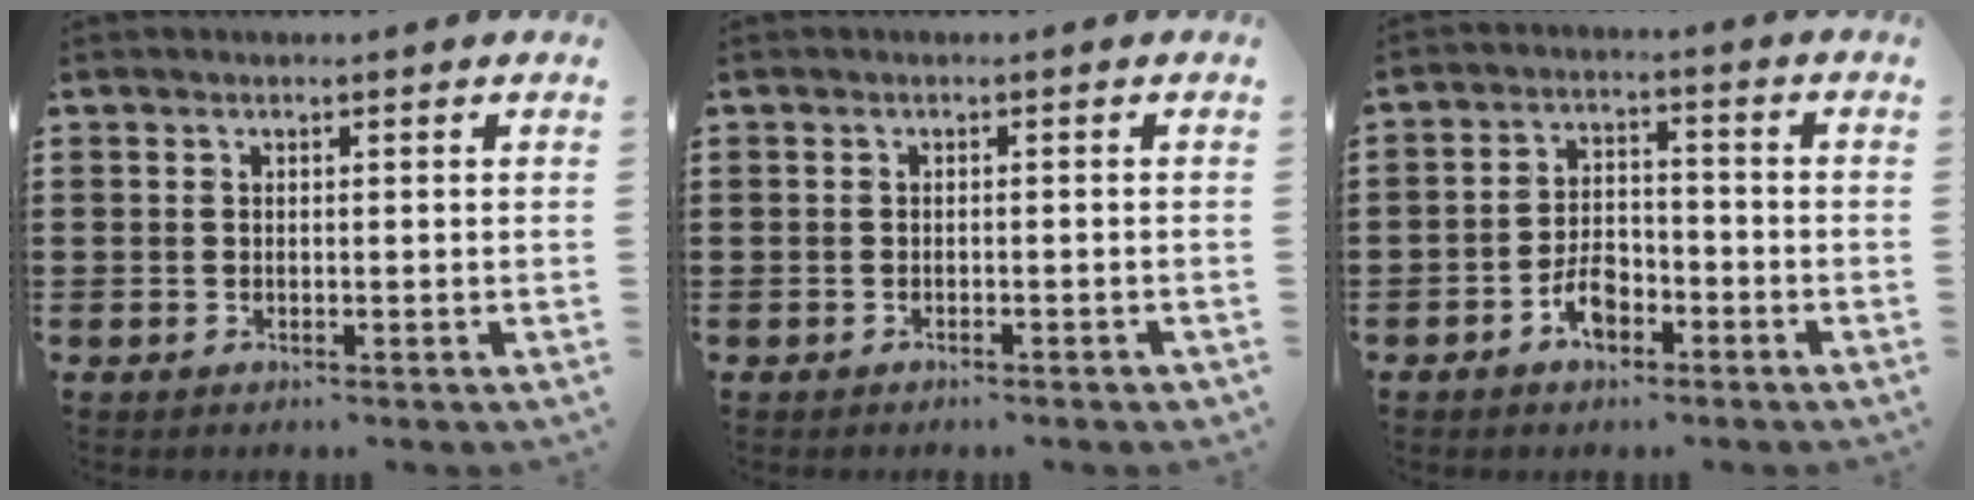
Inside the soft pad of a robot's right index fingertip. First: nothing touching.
{"total": 0.7, "force": [-0.6, 0.0, 0.2], "torque": [-0.006, -0.002, -0.013]}
{"total": 5.1, "force": [-2.9, 2.9, 3.1], "torque": [-0.064, 0.005, -0.056]}